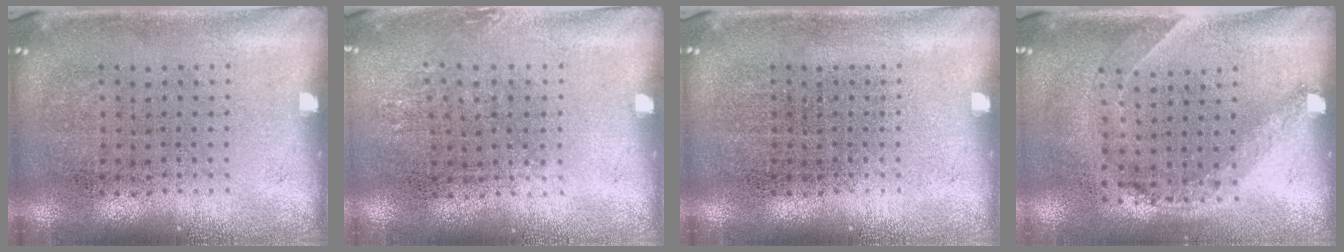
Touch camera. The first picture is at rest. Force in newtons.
{"total": 0.7, "press": 0.6, "slide": 0.3}
{"total": 0.0}
{"total": 1.4, "press": 1.0, "slide": 1.0}